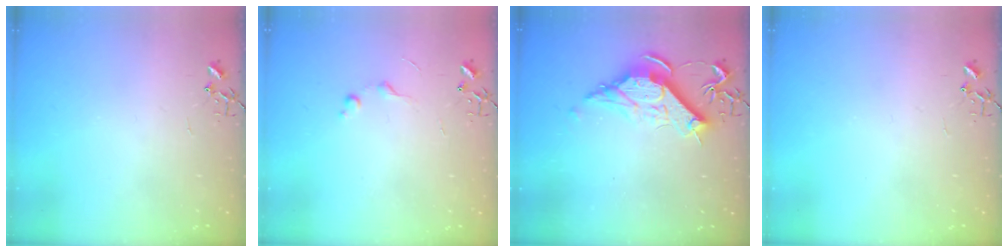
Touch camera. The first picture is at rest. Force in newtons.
{"total": 6.8, "press": 6.7, "slide": 0.8}
{"total": 10.8, "press": 10.8, "slide": 0.3}
{"total": 0.0}